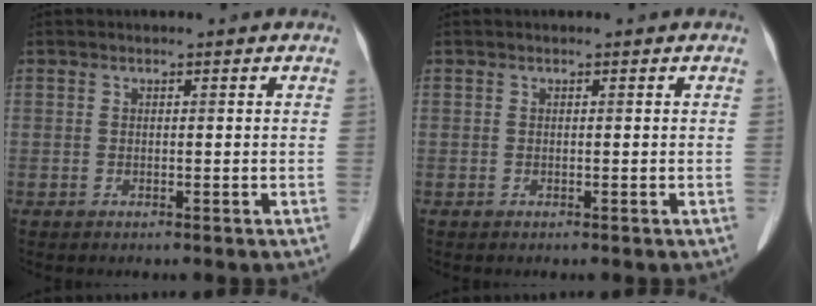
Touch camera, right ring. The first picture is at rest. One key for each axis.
{"total": 0.0}